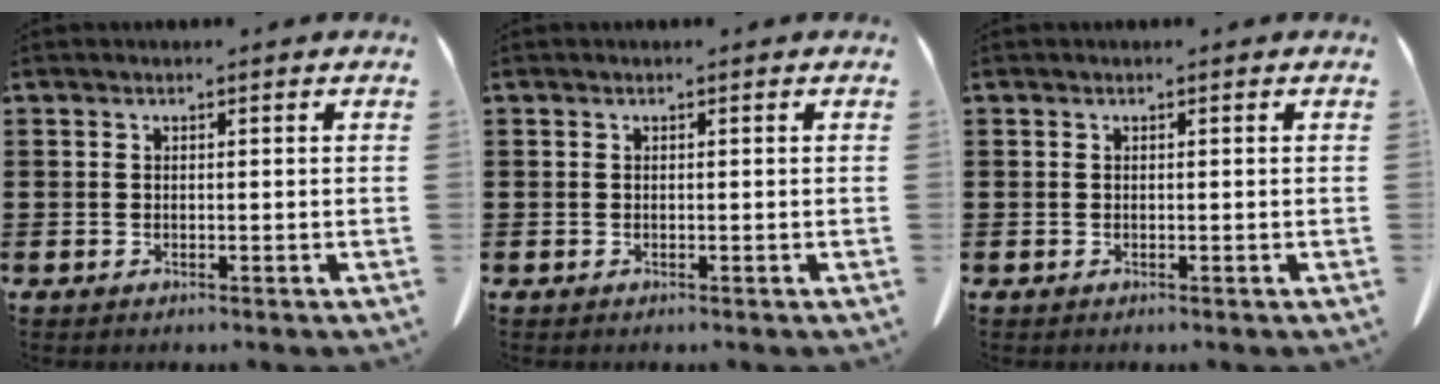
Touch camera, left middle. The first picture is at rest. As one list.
[{"total": 0.0}, {"total": 0.0}]